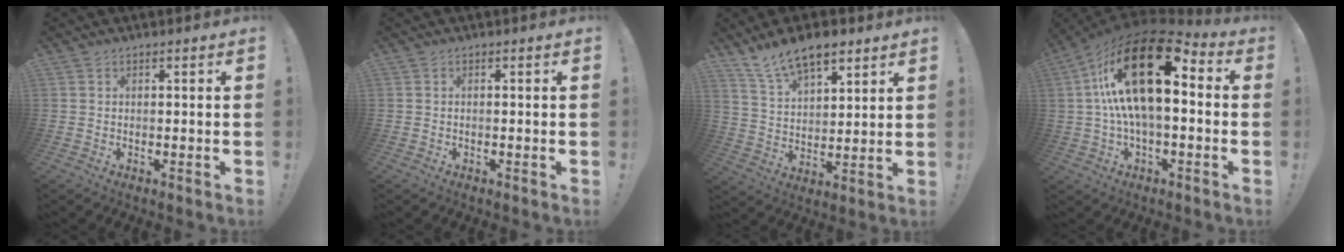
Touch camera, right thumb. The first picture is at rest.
{"total": 0.0}
{"total": 12.0, "force": [8.9, 5.5, 6.0], "torque": [-0.109, -0.046, 0.167]}
{"total": 23.9, "force": [5.1, 10.4, 20.9], "torque": [-0.387, -0.023, 0.089]}